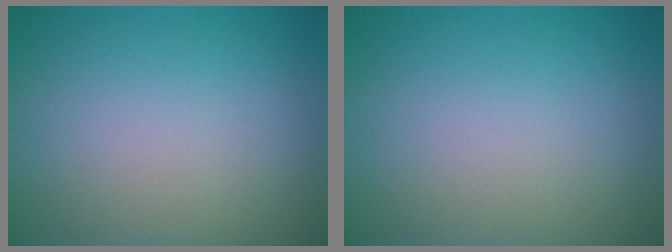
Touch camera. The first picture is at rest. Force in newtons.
{"total": 0.0}